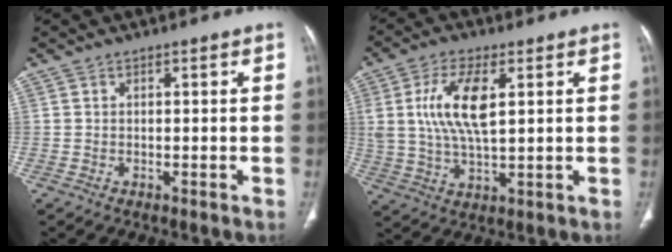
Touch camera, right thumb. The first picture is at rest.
{"total": 11.4, "force": [2.9, 4.7, 10.0], "torque": [-0.204, -0.008, 0.059]}